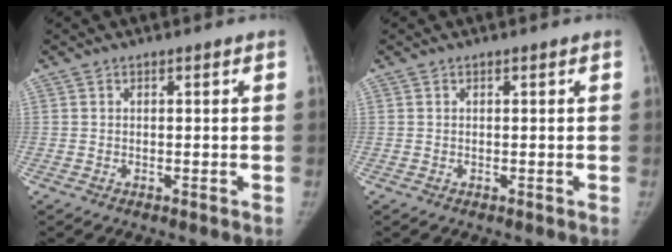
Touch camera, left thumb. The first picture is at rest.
{"total": 0.0}